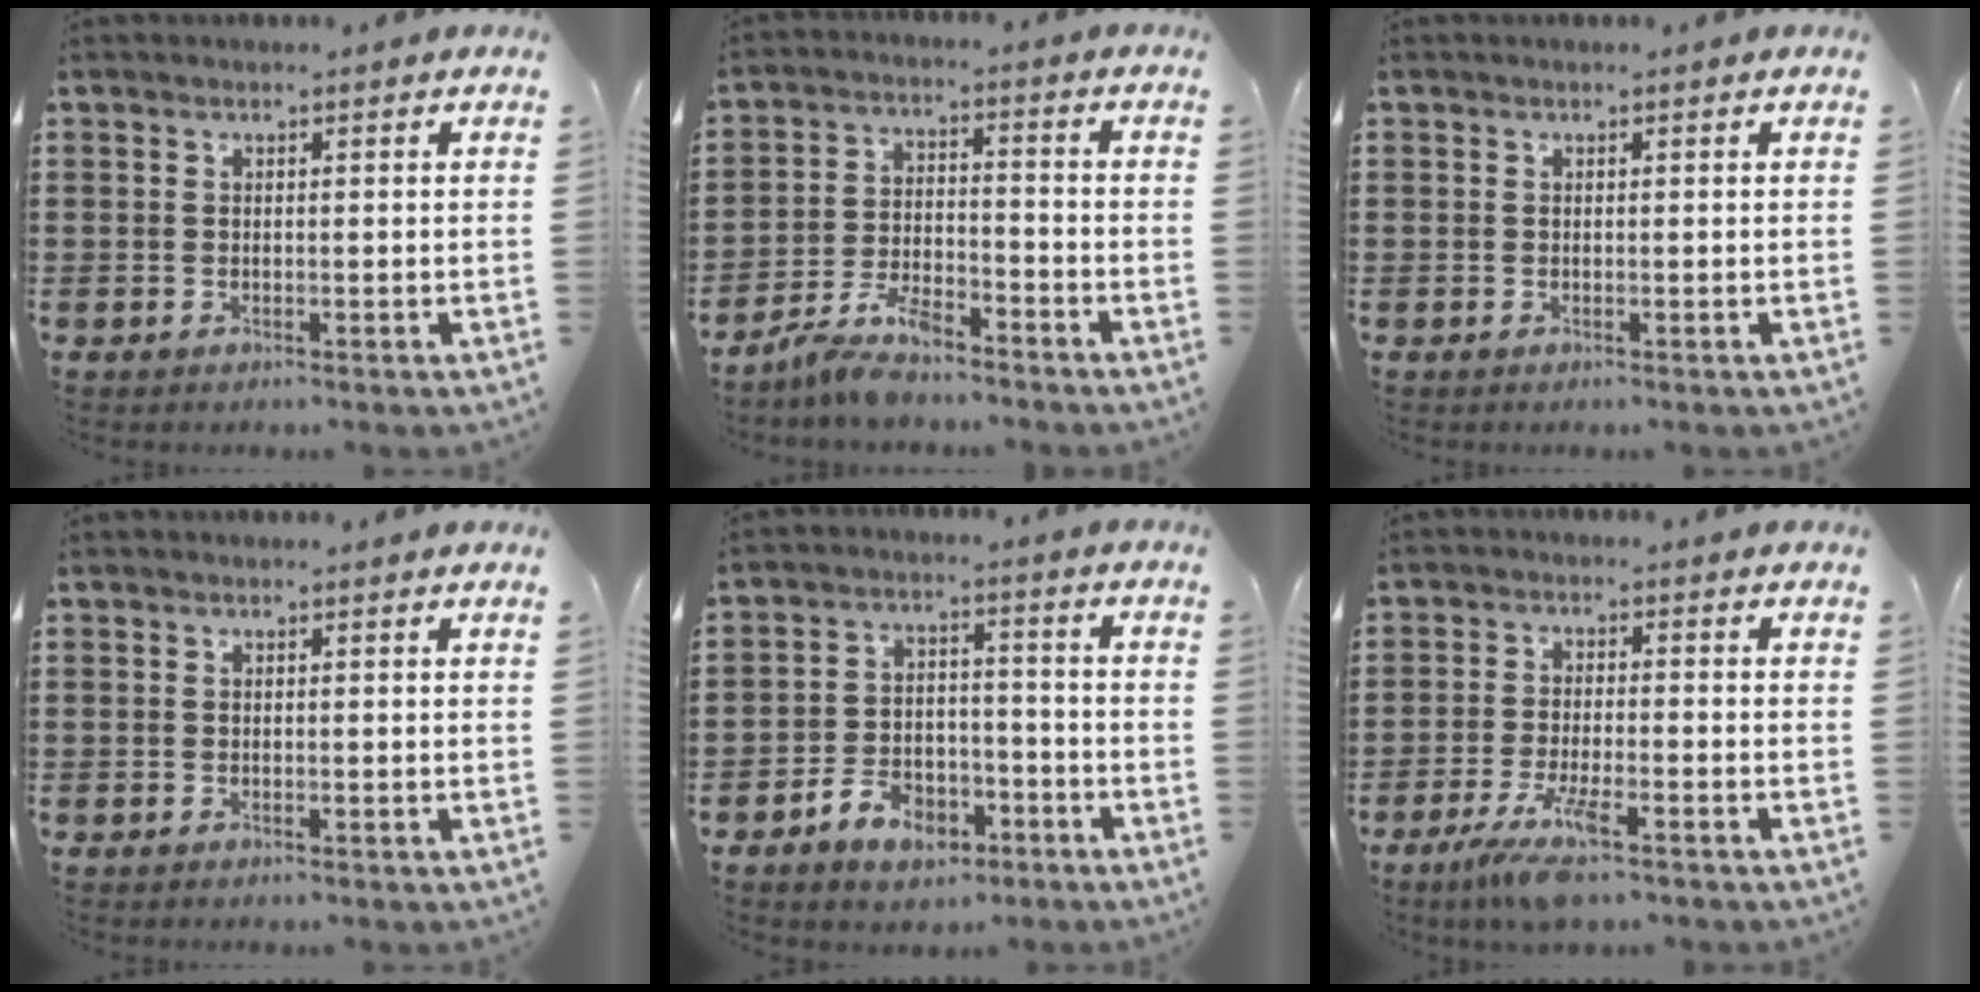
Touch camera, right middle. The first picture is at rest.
{"total": 5.9, "force": [-5.3, 1.1, 2.5], "torque": [-0.062, -0.001, -0.105]}
{"total": 0.0}
{"total": 0.0}
{"total": 6.5, "force": [-4.4, 4.0, 2.6], "torque": [-0.050, 0.023, -0.082]}
{"total": 6.5, "force": [-4.1, 0.8, 5.1], "torque": [-0.114, -0.019, -0.077]}